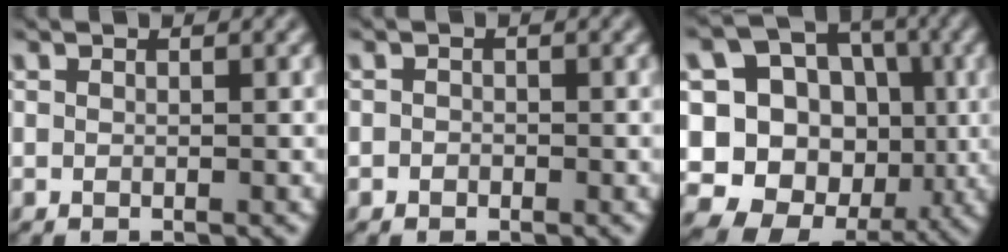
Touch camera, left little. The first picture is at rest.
{"total": 0.7, "force": [-0.3, 0.6, 0.1], "torque": [0.003, -0.004, -0.011]}
{"total": 13.7, "force": [-0.8, 12.5, 5.6], "torque": [-0.150, 0.031, -0.019]}